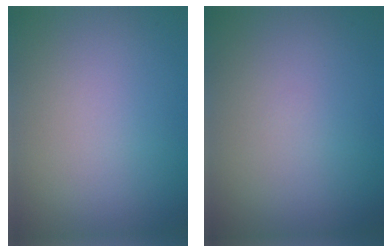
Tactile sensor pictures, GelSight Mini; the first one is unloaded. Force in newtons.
{"total": 0.0}